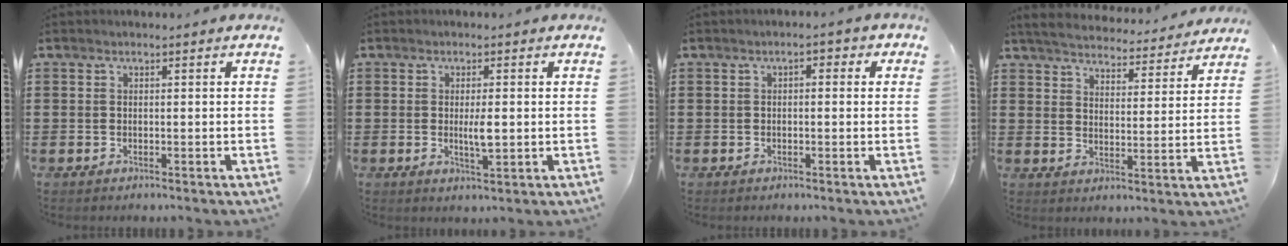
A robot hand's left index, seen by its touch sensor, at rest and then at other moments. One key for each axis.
{"total": 3.2, "fx": 0.0, "fy": 0.8, "fz": 3.1, "tx": -0.057, "ty": -0.002, "tz": -0.001}
{"total": 1.4, "fx": -0.5, "fy": 0.6, "fz": 1.2, "tx": -0.024, "ty": 0.005, "tz": -0.012}
{"total": 4.9, "fx": 4.8, "fy": 0.1, "fz": 0.6, "tx": -0.038, "ty": -0.034, "tz": 0.082}